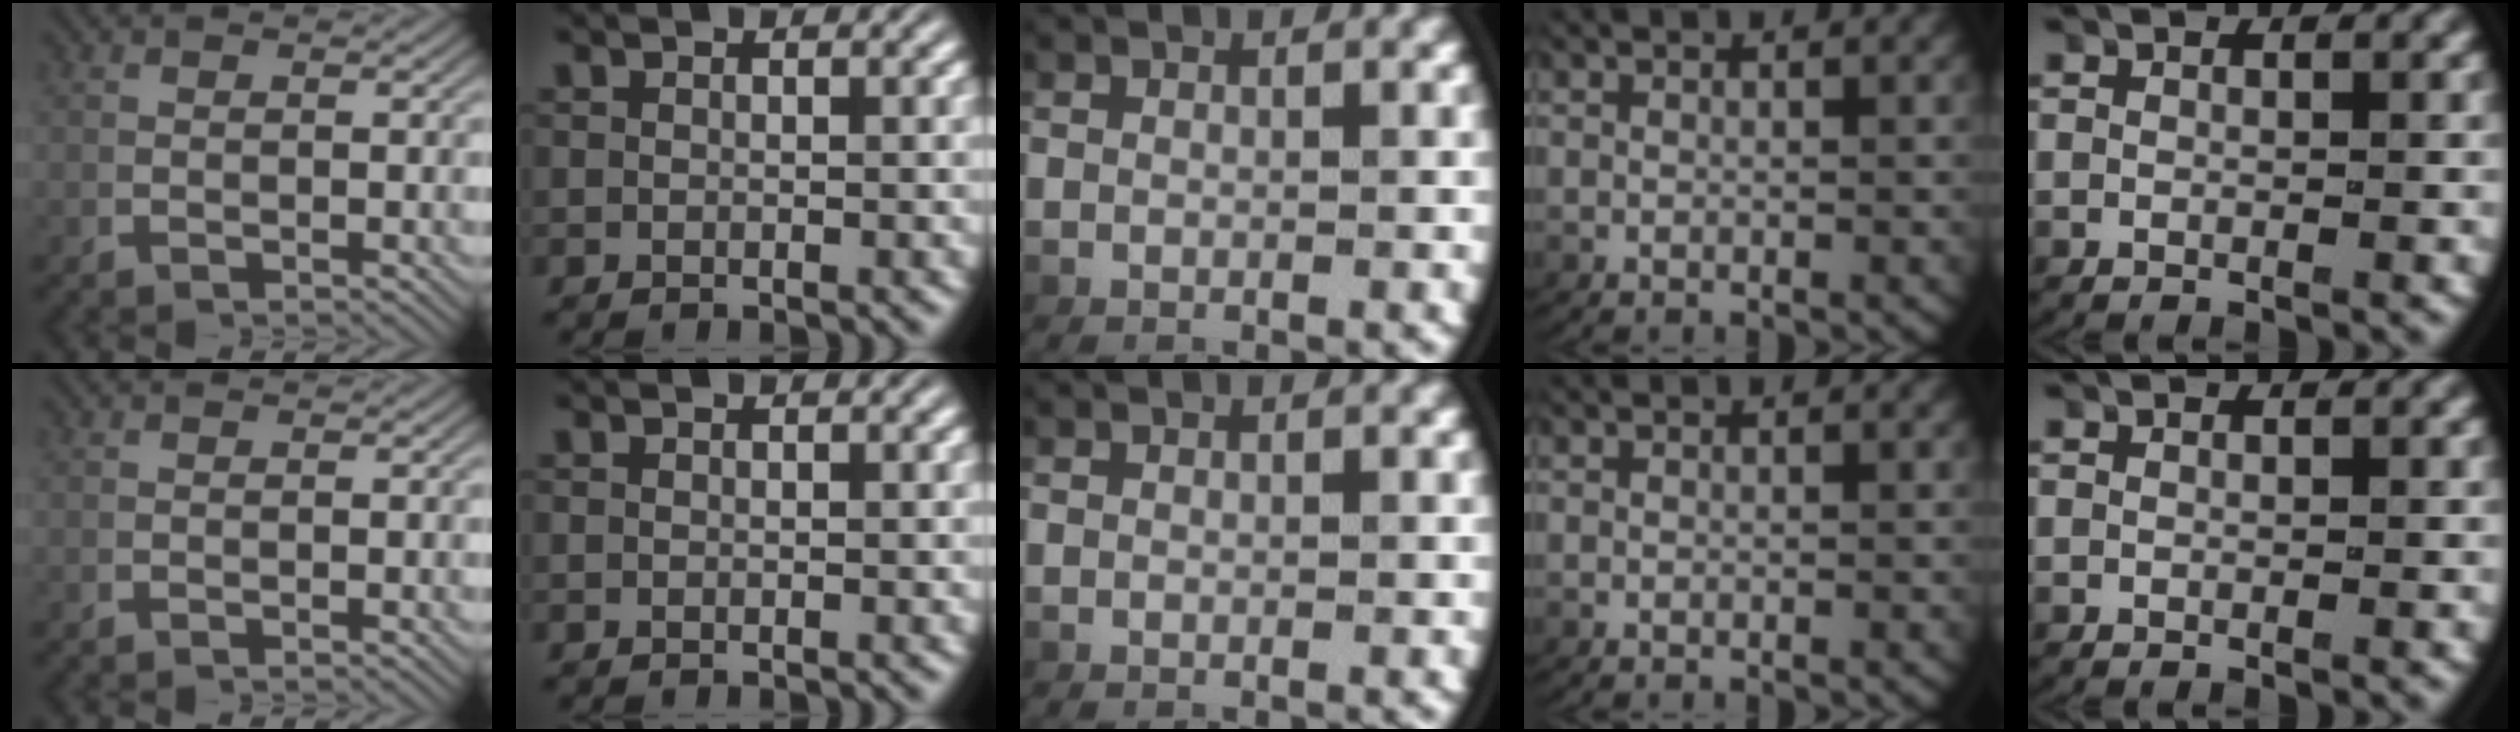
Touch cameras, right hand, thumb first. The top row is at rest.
{}